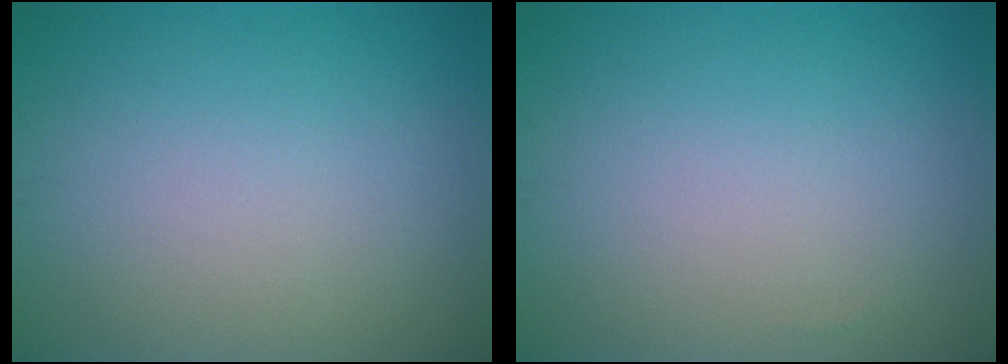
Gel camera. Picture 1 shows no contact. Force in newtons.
{"total": 0.0}